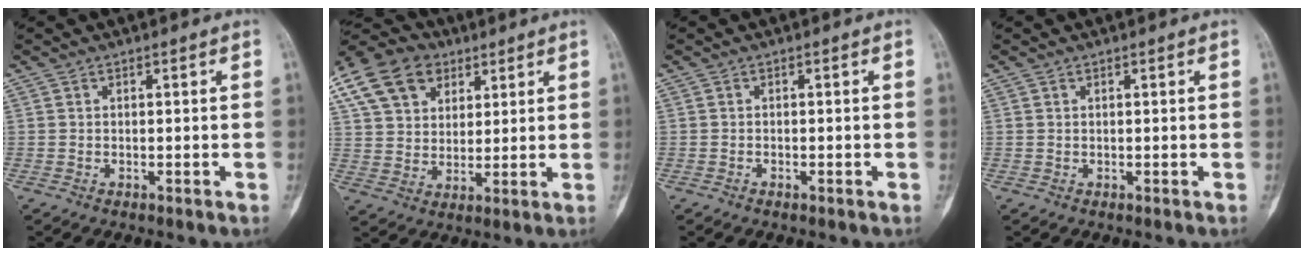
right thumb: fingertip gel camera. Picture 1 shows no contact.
{"total": 24.1, "force": [11.6, 17.8, 11.5], "torque": [-0.268, 0.051, 0.225]}
{"total": 0.6, "force": [-0.4, 0.2, 0.3], "torque": [-0.009, 0.004, -0.007]}
{"total": 0.0}